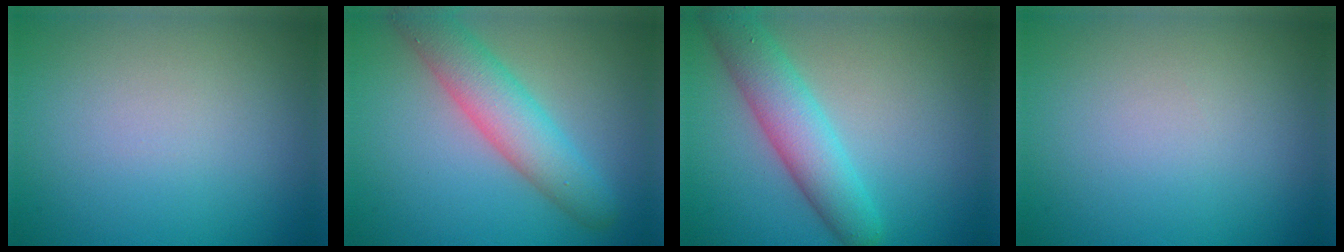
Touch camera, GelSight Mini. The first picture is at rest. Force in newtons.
{"total": 5.5, "press": 5.5, "slide": 0.4}
{"total": 5.5, "press": 5.5, "slide": 0.3}
{"total": 0.0}